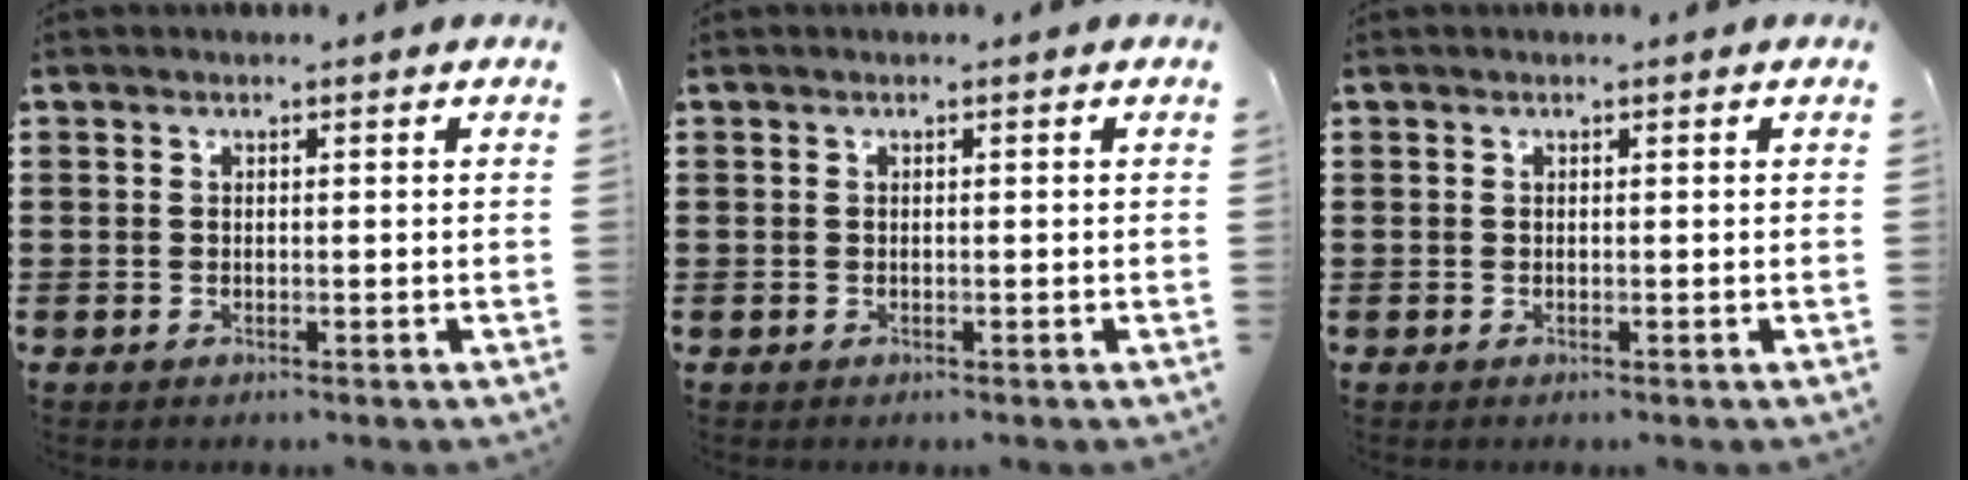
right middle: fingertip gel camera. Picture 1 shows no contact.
{"total": 0.0}
{"total": 0.0}